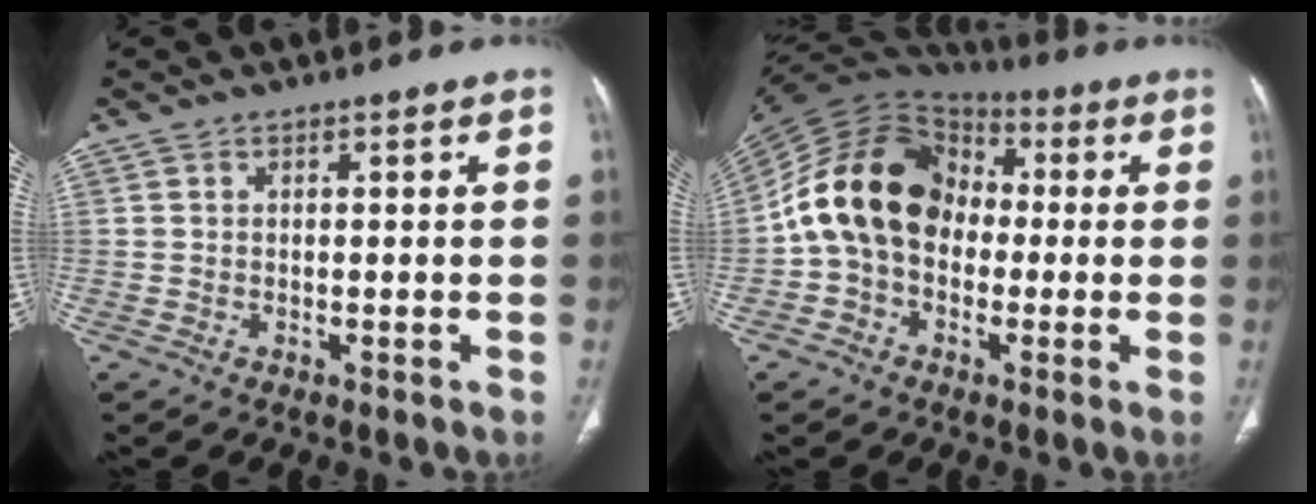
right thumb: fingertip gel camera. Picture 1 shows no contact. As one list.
[{"total": 17.0, "force": [-0.5, 12.8, 11.2], "torque": [-0.179, 0.039, -0.021]}]